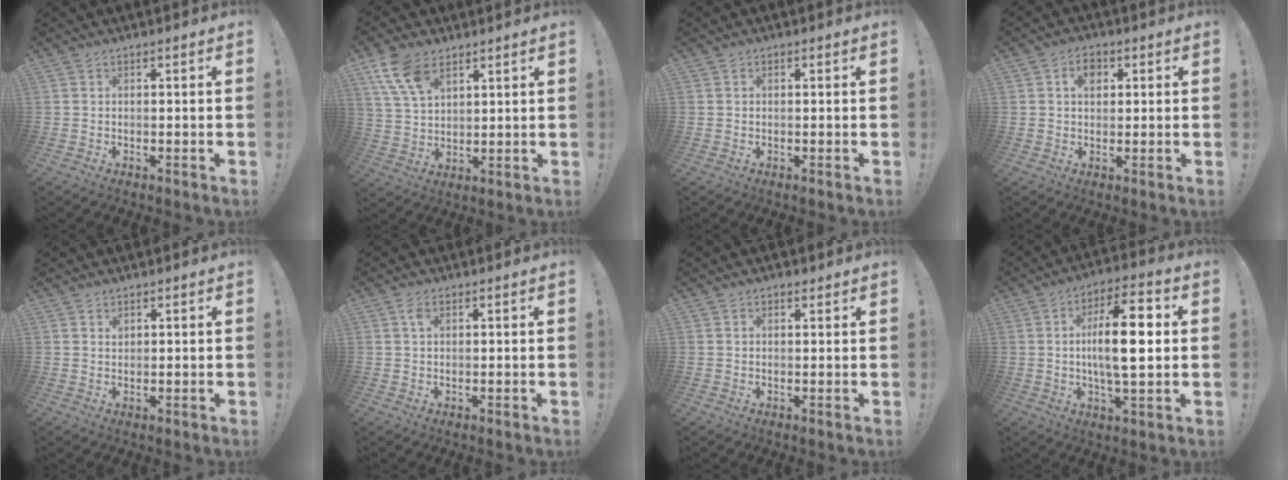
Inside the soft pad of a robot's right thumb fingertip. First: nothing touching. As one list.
[{"total": 11.7, "force": [6.8, 7.1, 6.4], "torque": [-0.122, -0.019, 0.136]}, {"total": 0.0}, {"total": 5.1, "force": [1.7, 3.7, 3.0], "torque": [-0.036, 0.002, 0.027]}, {"total": 1.0, "force": [0.7, 0.7, 0.2], "torque": [0.004, -0.004, 0.012]}, {"total": 2.2, "force": [0.9, 1.2, 1.6], "torque": [-0.033, 0.002, 0.015]}, {"total": 1.2, "force": [0.9, 0.6, 0.5], "torque": [-0.001, -0.004, 0.015]}, {"total": 15.9, "force": [1.0, 5.3, 15.0], "torque": [-0.255, 0.002, 0.003]}]